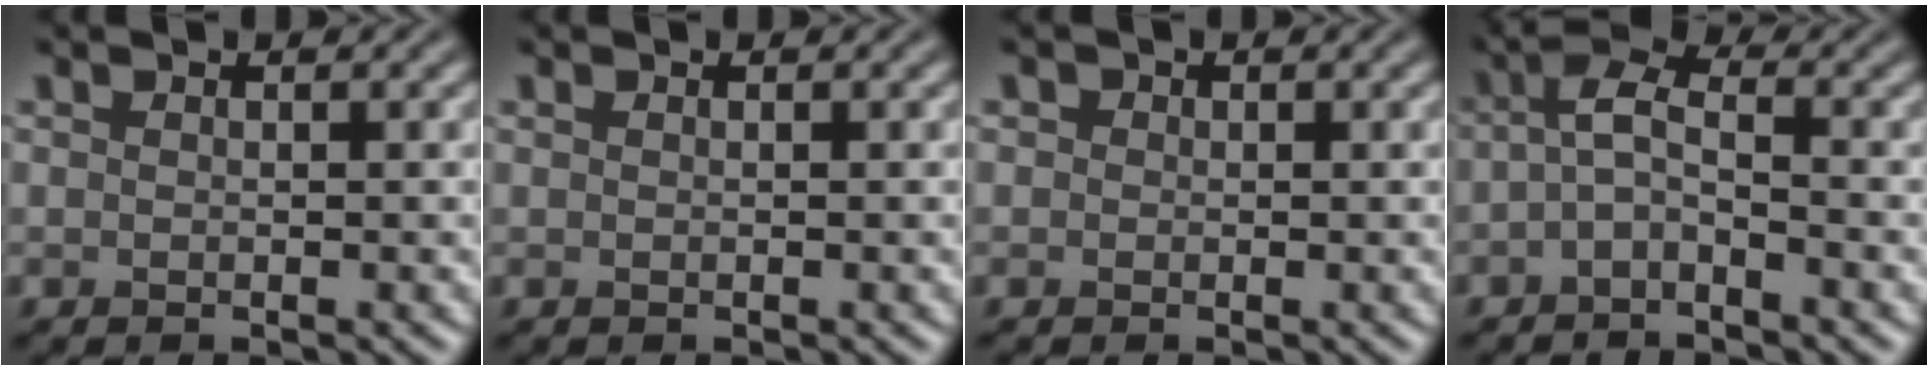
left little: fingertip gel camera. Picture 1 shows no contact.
{"total": 0.0}
{"total": 1.4, "force": [0.5, 1.2, 0.6], "torque": [-0.012, 0.006, 0.004]}
{"total": 2.6, "force": [-1.0, 1.0, 2.2], "torque": [-0.045, 0.013, -0.032]}